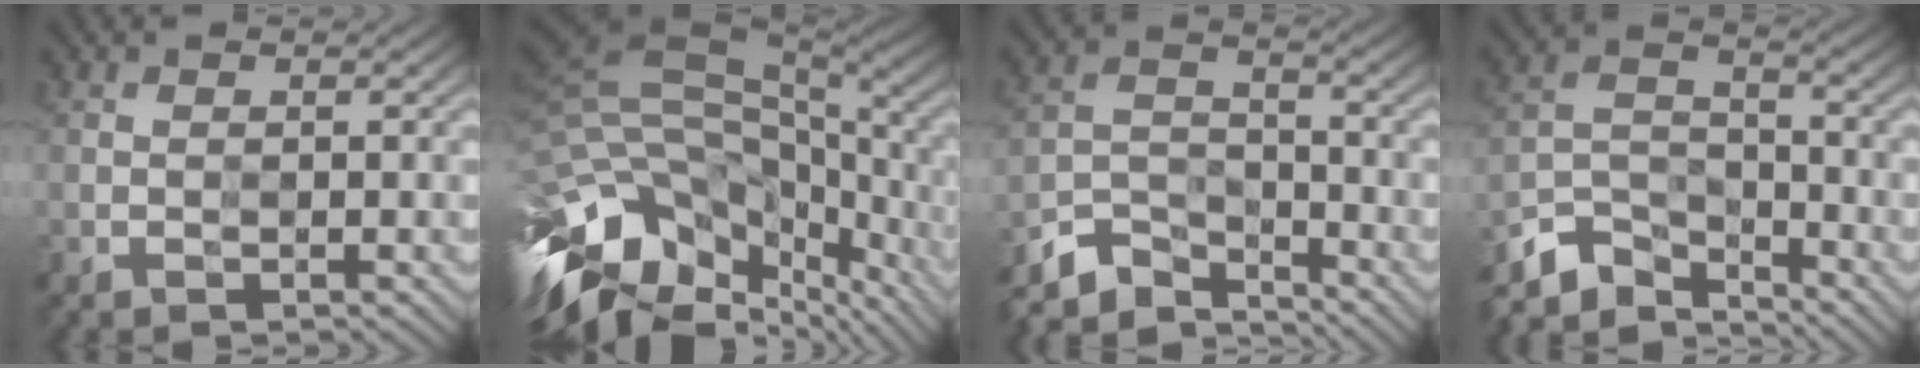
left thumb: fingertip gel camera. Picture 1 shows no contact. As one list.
[{"total": 16.8, "force": [-5.9, 9.5, 12.6], "torque": [-0.250, -0.003, -0.076]}, {"total": 7.8, "force": [-6.8, 2.8, 2.7], "torque": [-0.060, -0.005, -0.142]}, {"total": 8.0, "force": [-6.3, 3.4, 3.4], "torque": [-0.073, -0.008, -0.137]}]